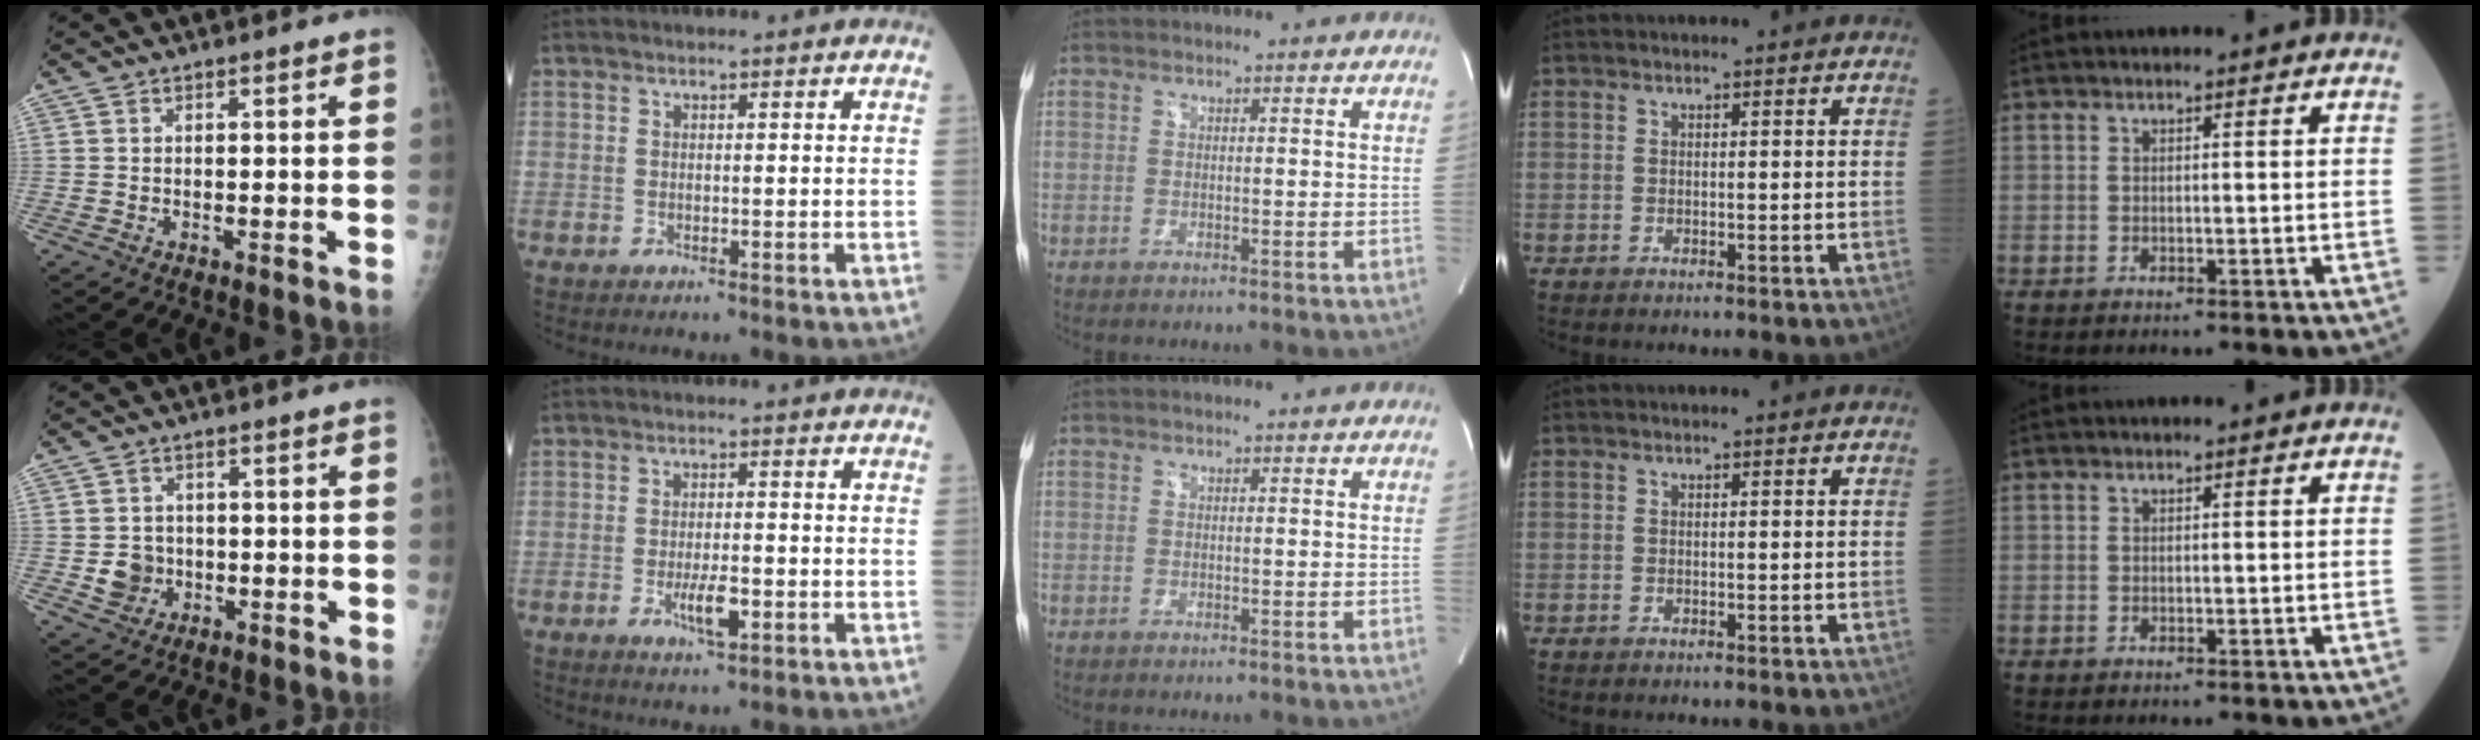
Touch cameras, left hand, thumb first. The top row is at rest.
{"thumb": {"total": 4.6, "force": [-0.9, 4.2, 1.5], "torque": [-0.001, 0.006, -0.010]}, "index": {"total": 4.1, "force": [-1.6, 1.0, 3.7], "torque": [-0.070, -0.001, -0.023]}}